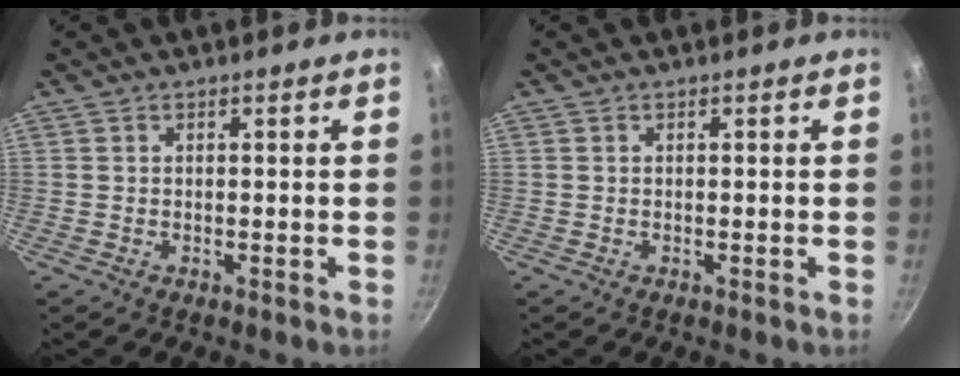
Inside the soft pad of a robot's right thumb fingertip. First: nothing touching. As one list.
[{"total": 0.0}]